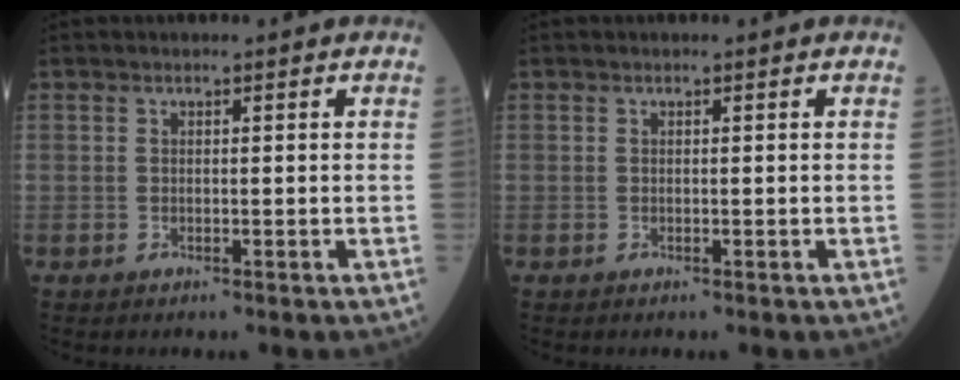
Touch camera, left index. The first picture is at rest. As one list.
[{"total": 0.0}]